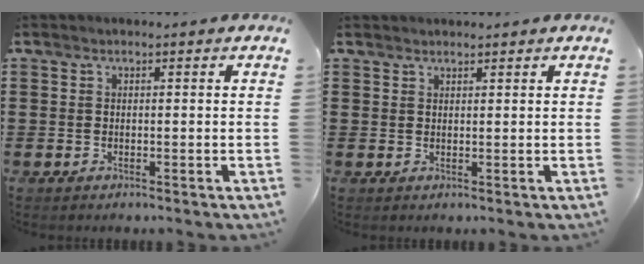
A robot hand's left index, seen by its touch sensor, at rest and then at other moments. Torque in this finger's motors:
{"motor_torque": [2.14, 0.00, -0.11, -0.02]}